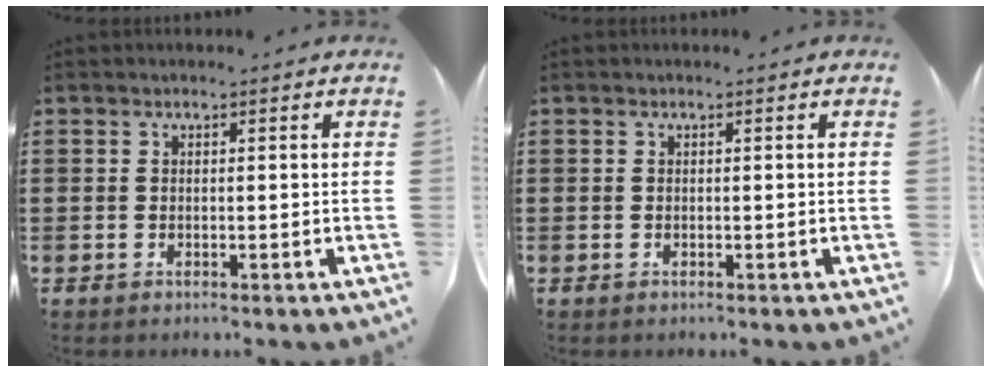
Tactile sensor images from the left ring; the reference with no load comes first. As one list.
[{"total": 0.0}]